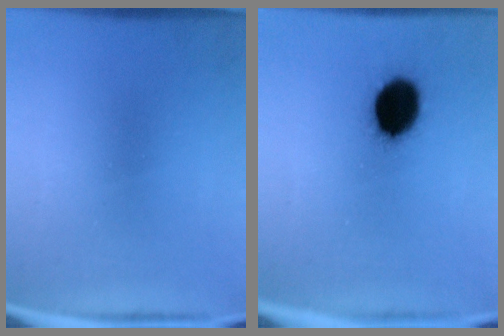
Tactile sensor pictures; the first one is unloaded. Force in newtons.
{"total": 14.3}